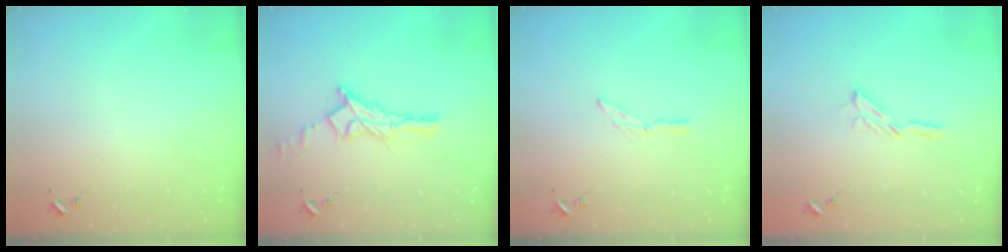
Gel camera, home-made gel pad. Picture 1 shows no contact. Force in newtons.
{"total": 14.2, "press": 14.1, "slide": 1.0}
{"total": 6.9, "press": 6.9, "slide": 0.4}
{"total": 5.9, "press": 5.9, "slide": 0.5}